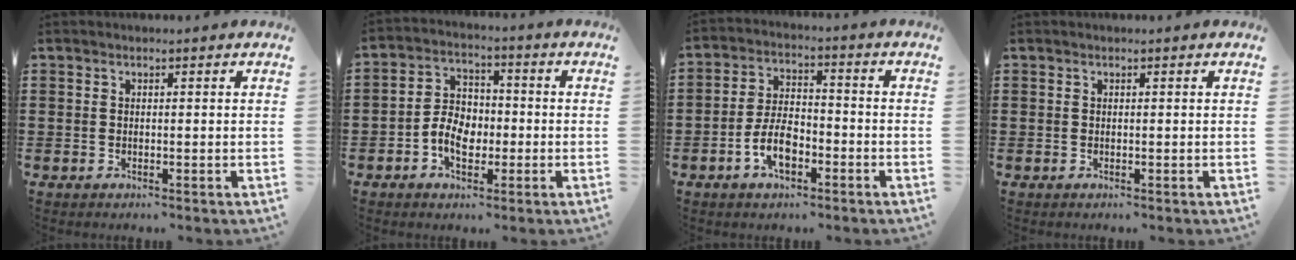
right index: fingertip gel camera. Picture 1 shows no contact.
{"total": 5.7, "force": [-1.7, 4.2, 3.5], "torque": [-0.073, 0.006, -0.038]}
{"total": 6.8, "force": [-2.9, 3.5, 5.1], "torque": [-0.113, 0.004, -0.059]}
{"total": 0.0}